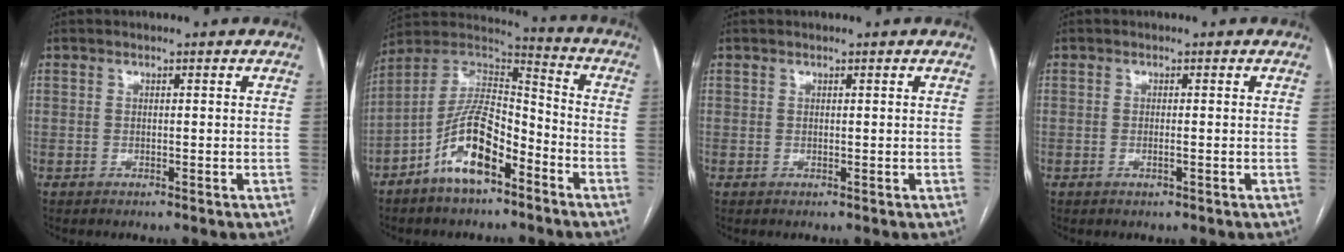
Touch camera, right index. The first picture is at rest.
{"total": 12.9, "force": [-6.9, 4.9, 9.8], "torque": [-0.188, 0.019, -0.125]}
{"total": 0.0}
{"total": 0.7, "force": [-0.3, 0.1, 0.7], "torque": [-0.014, 0.000, -0.003]}